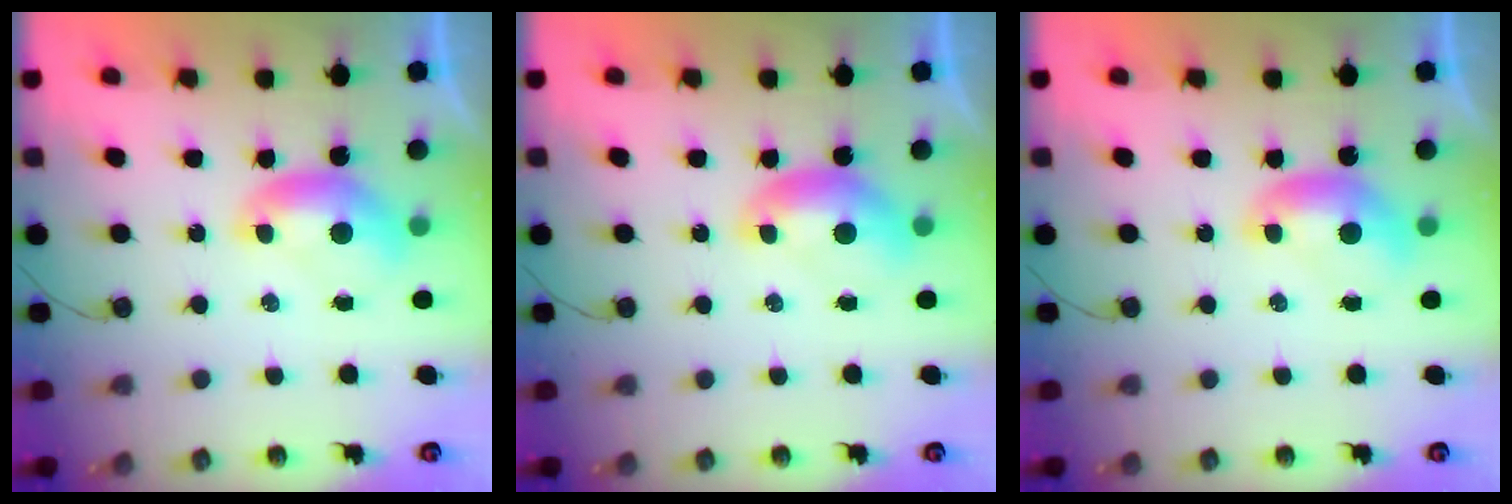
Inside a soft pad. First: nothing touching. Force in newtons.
{"total": 0.8, "press": 0.8, "slide": 0.2}
{"total": 0.0}